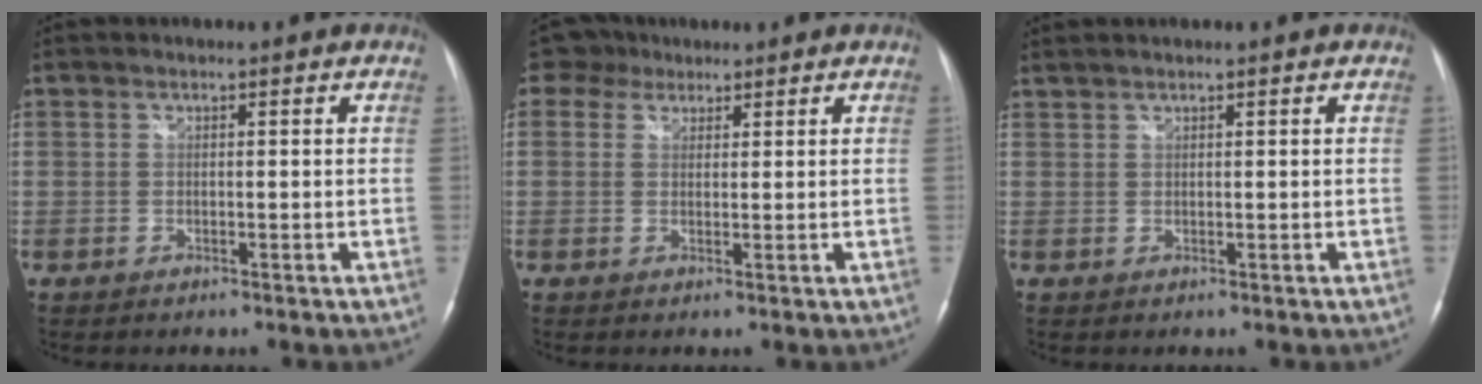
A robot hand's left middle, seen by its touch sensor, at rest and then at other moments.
{"total": 3.5, "force": [2.3, 2.6, 0.3], "torque": [-0.007, 0.019, 0.038]}
{"total": 1.1, "force": [1.1, -0.1, 0.2], "torque": [-0.011, 0.011, 0.029]}